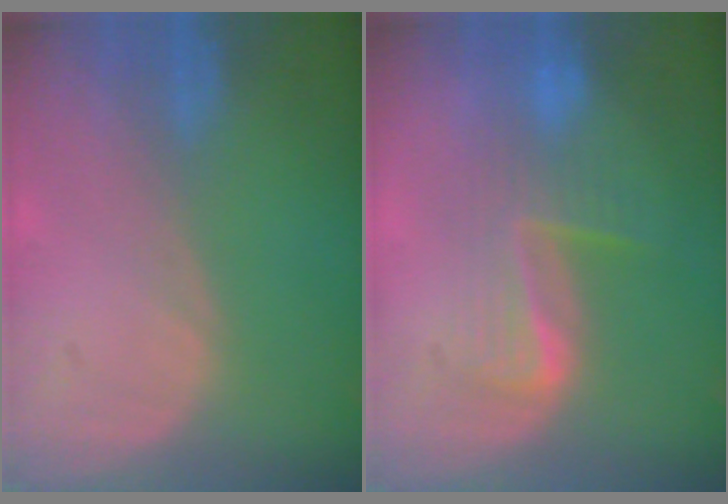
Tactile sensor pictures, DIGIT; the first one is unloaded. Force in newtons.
{"total": 6.3, "press": 6.2, "slide": 1.3}